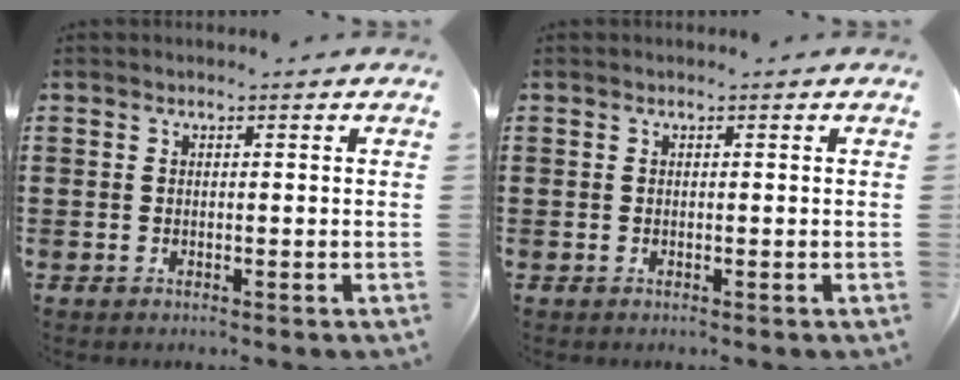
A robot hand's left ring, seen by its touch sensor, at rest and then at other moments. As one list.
[{"total": 0.0}]